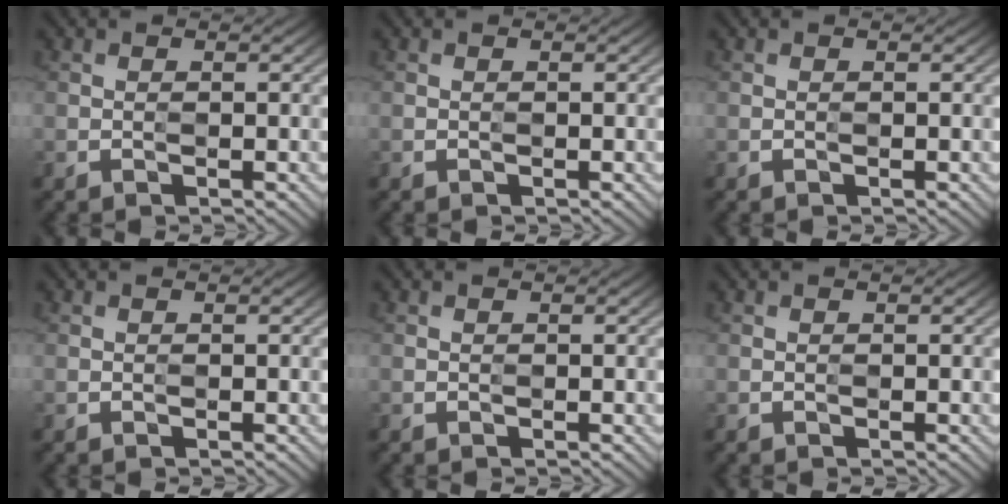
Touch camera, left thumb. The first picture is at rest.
{"total": 0.0}
{"total": 0.0}
{"total": 0.0}
{"total": 0.0}
{"total": 0.0}